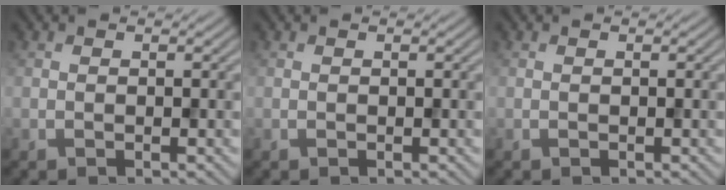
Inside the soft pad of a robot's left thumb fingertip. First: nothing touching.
{"total": 0.0}
{"total": 0.0}